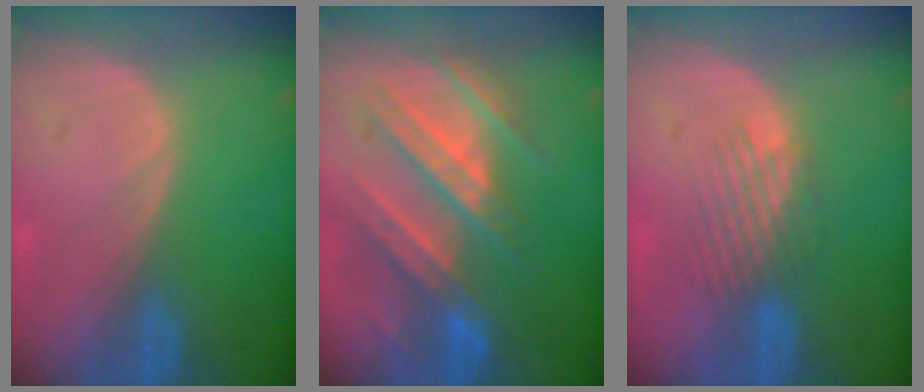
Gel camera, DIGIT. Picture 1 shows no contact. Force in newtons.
{"total": 9.6, "press": 9.4, "slide": 1.9}
{"total": 4.1, "press": 3.6, "slide": 1.9}